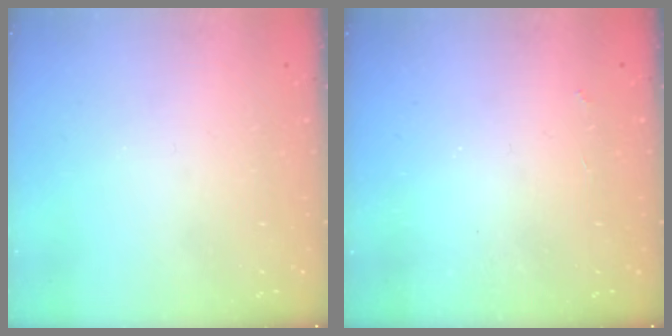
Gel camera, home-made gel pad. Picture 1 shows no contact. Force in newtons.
{"total": 2.5, "press": 2.4, "slide": 0.4}